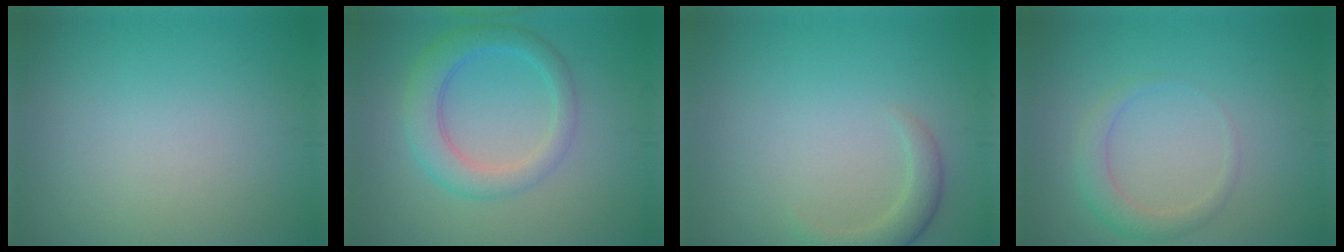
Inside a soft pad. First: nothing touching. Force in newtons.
{"total": 4.1, "press": 4.1, "slide": 0.1}
{"total": 2.2, "press": 2.2, "slide": 0.2}
{"total": 2.1, "press": 2.1, "slide": 0.1}